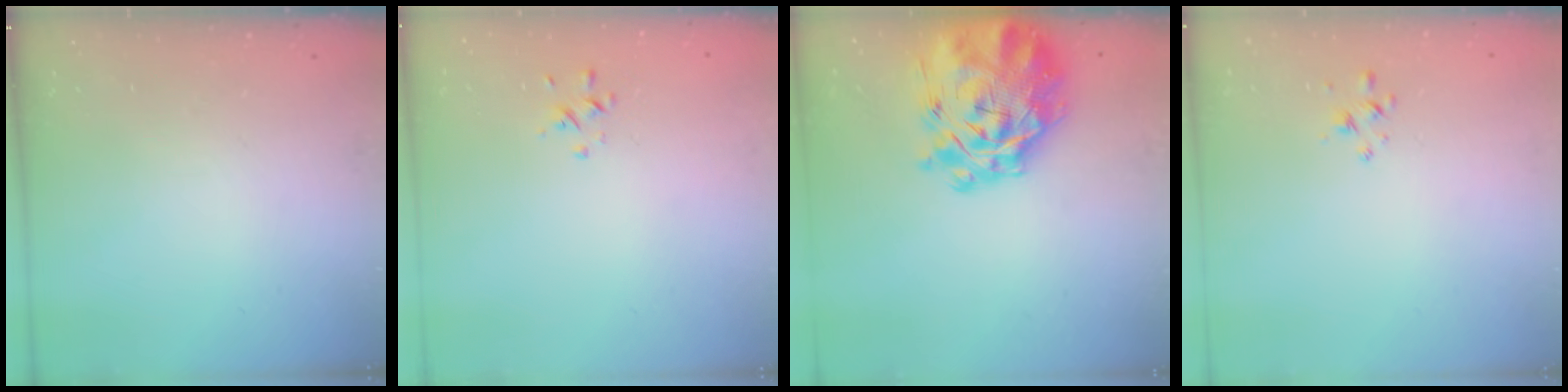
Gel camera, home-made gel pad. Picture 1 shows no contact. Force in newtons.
{"total": 0.6, "press": 0.4, "slide": 0.5}
{"total": 12.3, "press": 11.5, "slide": 4.5}
{"total": 2.1, "press": 2.0, "slide": 0.7}